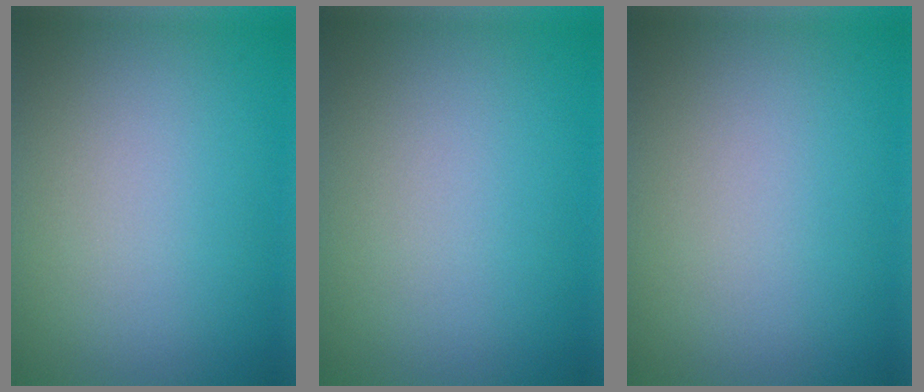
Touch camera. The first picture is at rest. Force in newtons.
{"total": 0.0}
{"total": 0.0}